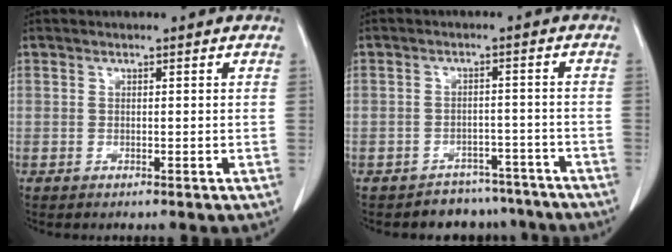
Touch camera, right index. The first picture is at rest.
{"total": 8.1, "force": [-7.0, 4.1, -0.4], "torque": [0.033, 0.044, -0.097]}